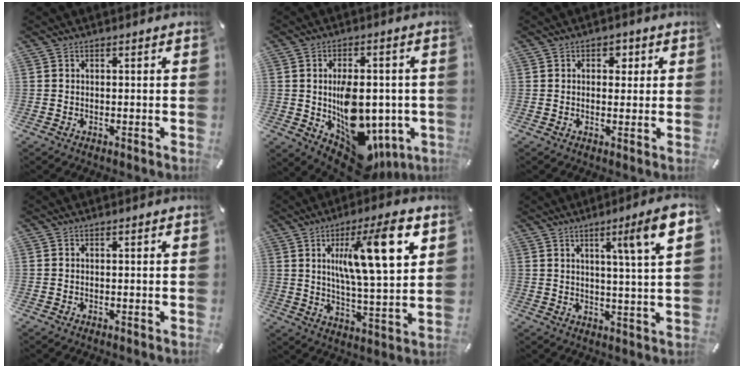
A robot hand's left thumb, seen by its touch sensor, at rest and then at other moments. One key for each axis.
{"total": 14.8, "fx": -3.0, "fy": 9.8, "fz": 10.6, "tx": -0.148, "ty": 0.000, "tz": -0.037}
{"total": 3.0, "fx": 0.7, "fy": 2.3, "fz": 1.8, "tx": -0.007, "ty": -0.004, "tz": 0.001}
{"total": 0.0}
{"total": 16.9, "fx": 7.1, "fy": 4.2, "fz": 14.7, "tx": -0.226, "ty": -0.022, "tz": 0.106}
{"total": 9.6, "fx": 4.6, "fy": -0.1, "fz": 8.4, "tx": -0.129, "ty": -0.018, "tz": 0.065}